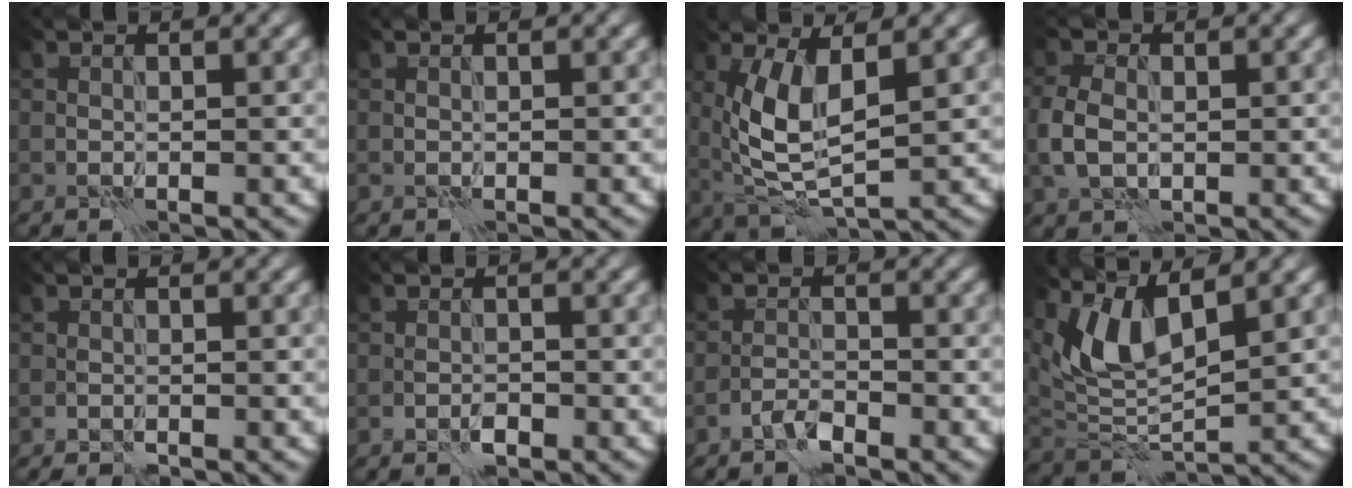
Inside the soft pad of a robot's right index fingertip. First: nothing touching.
{"total": 0.0}
{"total": 6.3, "force": [0.8, 2.4, 5.8], "torque": [-0.129, -0.007, 0.021]}
{"total": 3.6, "force": [-0.4, 2.6, 2.5], "torque": [-0.061, 0.001, -0.011]}
{"total": 0.9, "force": [-0.7, 0.4, 0.4], "torque": [-0.009, 0.002, -0.016]}
{"total": 0.9, "force": [-0.6, 0.4, 0.5], "torque": [-0.008, 0.000, -0.012]}
{"total": 1.2, "force": [-1.2, 0.1, 0.4], "torque": [-0.010, 0.004, -0.027]}
{"total": 5.8, "force": [3.5, 2.1, 4.2], "torque": [-0.094, -0.008, 0.069]}